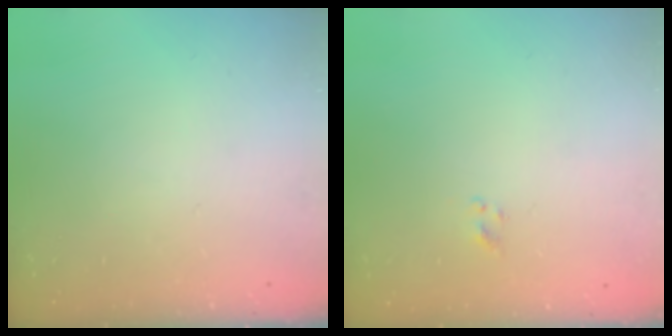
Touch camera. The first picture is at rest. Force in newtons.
{"total": 1.3, "press": 1.1, "slide": 0.6}